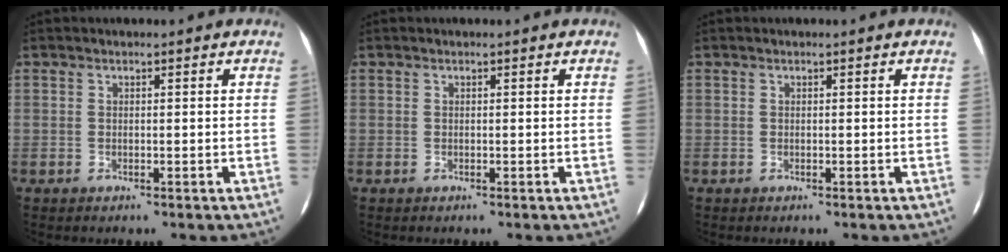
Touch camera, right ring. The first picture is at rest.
{"total": 0.0}
{"total": 0.0}